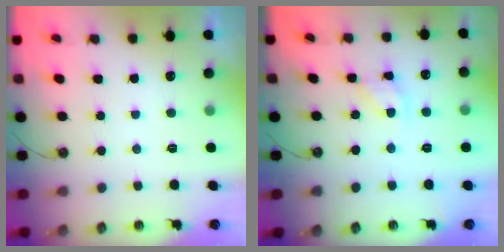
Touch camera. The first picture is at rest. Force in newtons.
{"total": 9.5, "press": 9.5, "slide": 0.6}